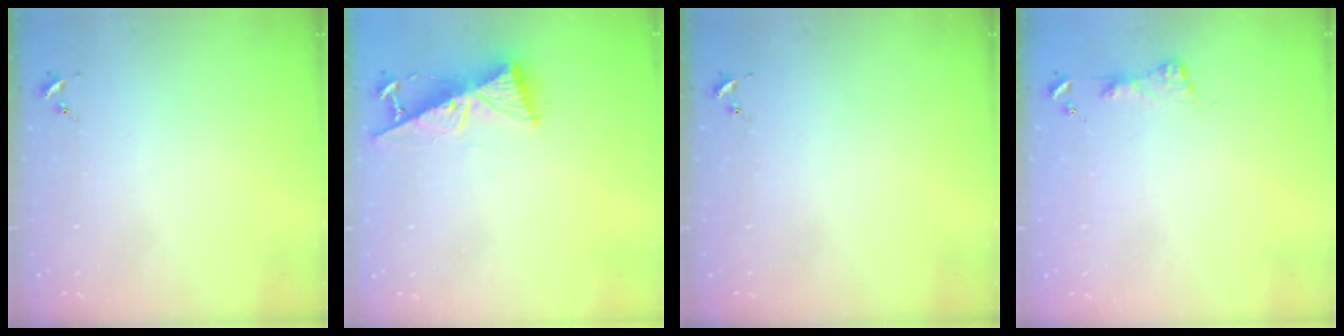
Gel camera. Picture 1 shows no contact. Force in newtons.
{"total": 10.6, "press": 10.5, "slide": 1.2}
{"total": 0.0}
{"total": 5.0, "press": 4.9, "slide": 0.6}